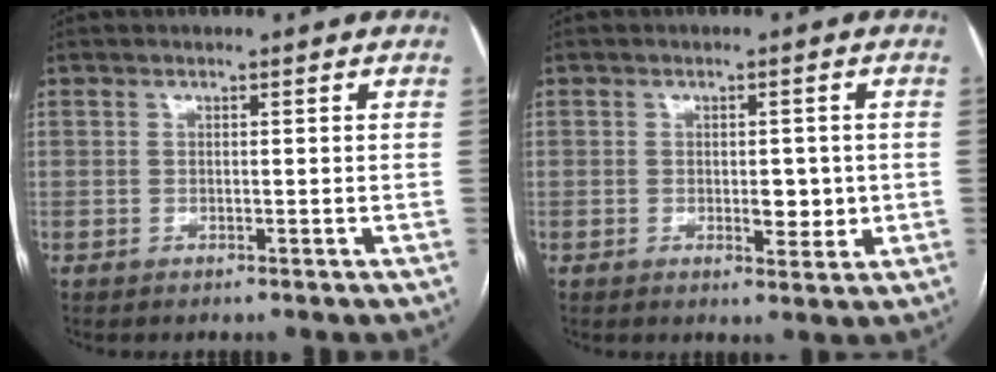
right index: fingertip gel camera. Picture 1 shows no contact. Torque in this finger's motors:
{"motor_torque": [0.35, 0.48, 0.16, 0.09]}